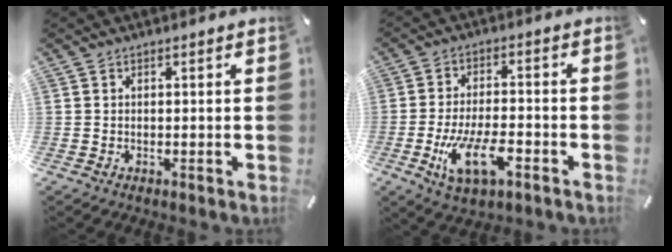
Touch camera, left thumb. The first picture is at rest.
{"total": 11.9, "force": [-4.7, 5.3, 9.5], "torque": [-0.197, 0.008, -0.083]}